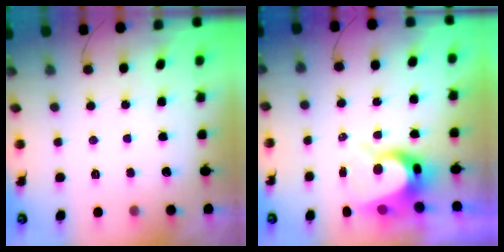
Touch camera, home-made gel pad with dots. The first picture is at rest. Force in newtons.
{"total": 9.0, "press": 9.0, "slide": 0.7}